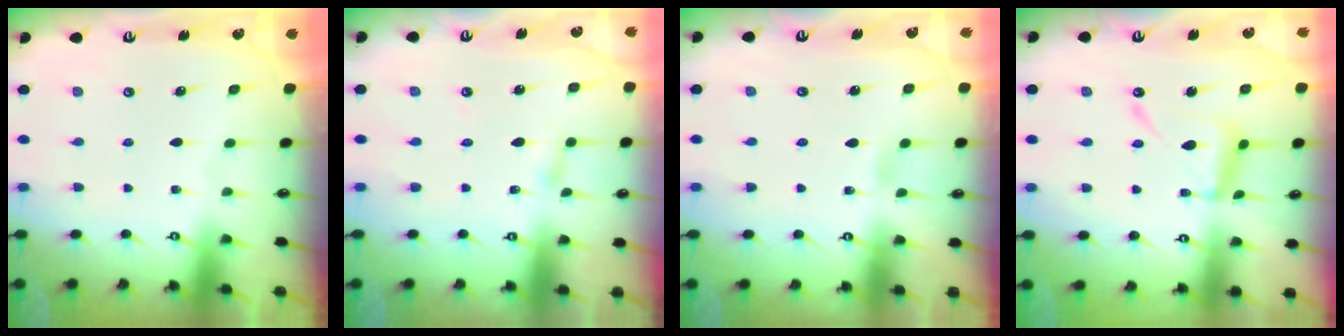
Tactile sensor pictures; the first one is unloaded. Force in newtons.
{"total": 2.4, "press": 2.4, "slide": 0.3}
{"total": 2.5, "press": 2.5, "slide": 0.3}
{"total": 12.8, "press": 12.7, "slide": 1.1}